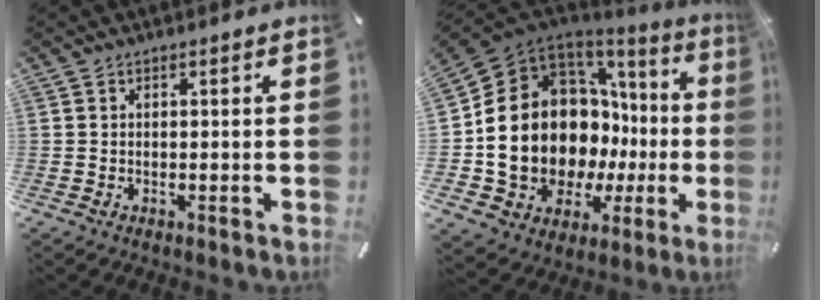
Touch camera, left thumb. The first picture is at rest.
{"total": 21.9, "force": [0.6, 16.0, 15.0], "torque": [-0.270, -0.054, 0.046]}